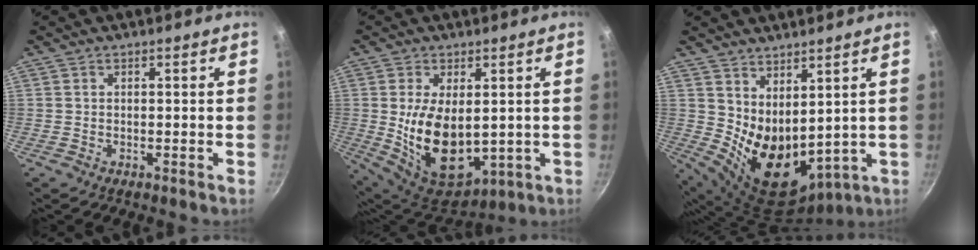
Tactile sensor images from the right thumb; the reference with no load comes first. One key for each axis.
{"total": 15.6, "fx": 0.3, "fy": 9.0, "fz": 12.7, "tx": -0.208, "ty": -0.025, "tz": 0.029}
{"total": 13.1, "fx": 4.0, "fy": 7.9, "fz": 9.7, "tx": -0.132, "ty": -0.051, "tz": 0.097}